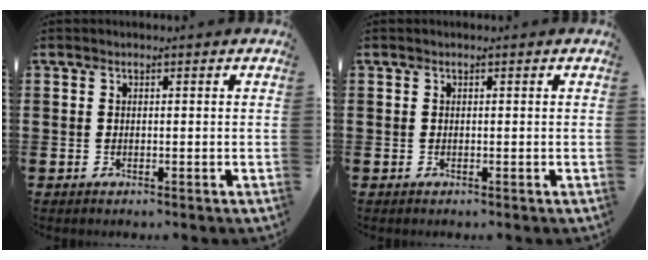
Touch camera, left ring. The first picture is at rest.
{"total": 0.0}